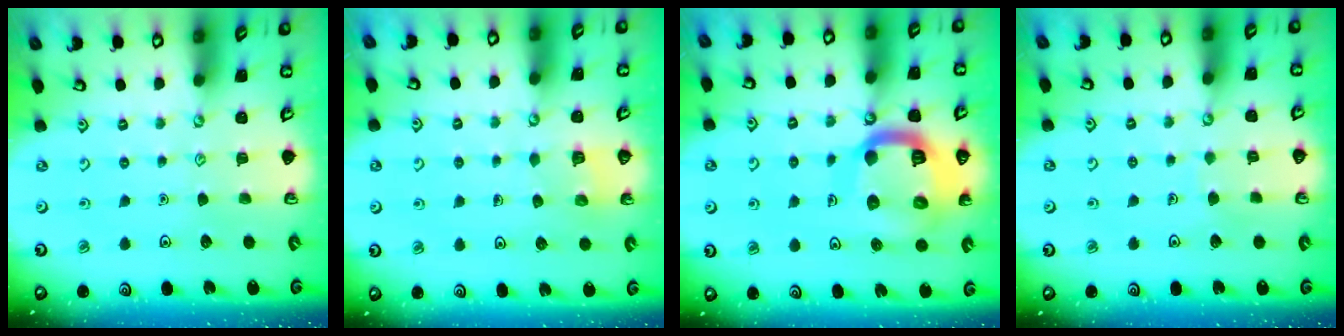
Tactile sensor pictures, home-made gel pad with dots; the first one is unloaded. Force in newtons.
{"total": 3.2, "press": 3.2, "slide": 0.2}
{"total": 19.0, "press": 18.9, "slide": 2.2}
{"total": 1.8, "press": 1.8, "slide": 0.0}